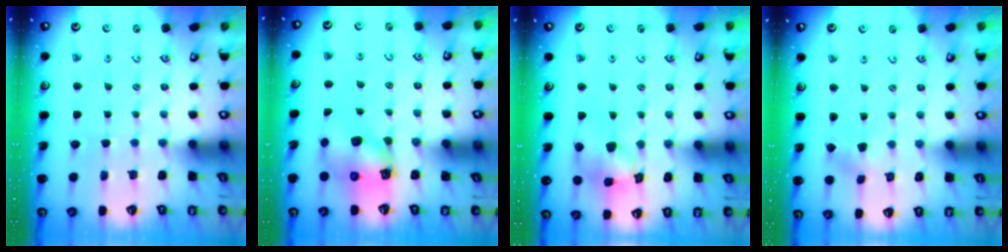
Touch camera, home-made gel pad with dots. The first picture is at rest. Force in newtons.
{"total": 7.8, "press": 7.7, "slide": 1.0}
{"total": 13.4, "press": 13.3, "slide": 1.8}
{"total": 2.2, "press": 2.2, "slide": 0.3}